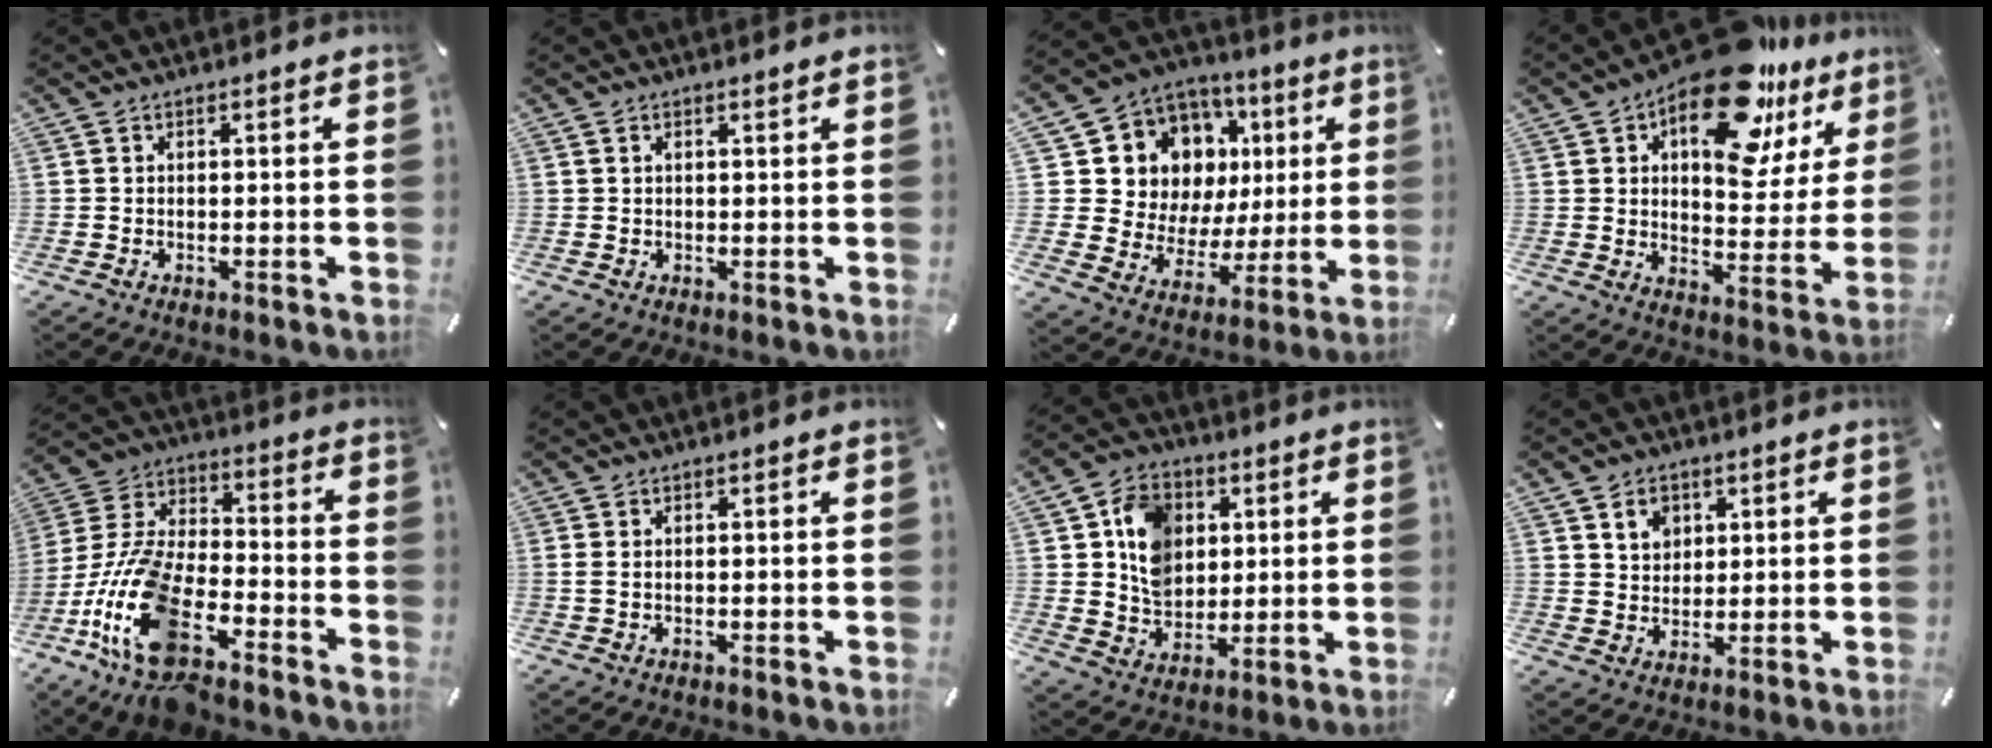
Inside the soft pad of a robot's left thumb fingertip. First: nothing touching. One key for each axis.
{"total": 0.7, "fx": 0.4, "fy": 0.3, "fz": 0.4, "tx": -0.007, "ty": 0.001, "tz": 0.008}
{"total": 12.6, "fx": 6.0, "fy": 10.8, "fz": 2.6, "tx": -0.053, "ty": -0.062, "tz": 0.130}
{"total": 19.8, "fx": 12.0, "fy": 10.1, "fz": 12.1, "tx": -0.163, "ty": -0.078, "tz": 0.200}
{"total": 21.8, "fx": -11.2, "fy": 10.9, "fz": 15.2, "tx": -0.335, "ty": 0.049, "tz": -0.198}
{"total": 1.0, "fx": 0.0, "fy": 0.4, "fz": 1.0, "tx": -0.020, "ty": 0.000, "tz": 0.000}
{"total": 11.4, "fx": 3.0, "fy": 9.6, "fz": 5.5, "tx": -0.086, "ty": 0.011, "tz": 0.061}
{"total": 5.2, "fx": 2.5, "fy": 4.4, "fz": 1.1, "tx": -0.015, "ty": -0.003, "tz": 0.043}